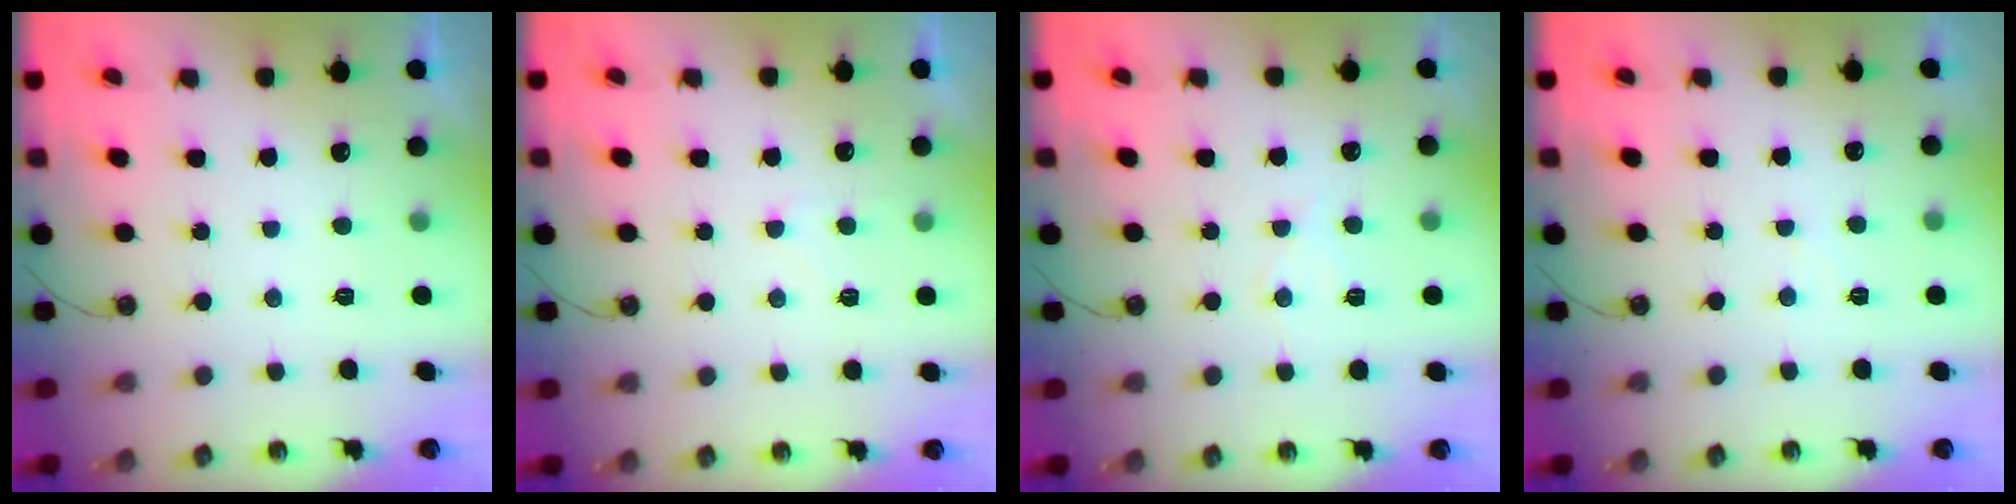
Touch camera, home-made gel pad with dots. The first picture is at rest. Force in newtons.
{"total": 5.2, "press": 5.1, "slide": 0.7}
{"total": 6.8, "press": 6.7, "slide": 0.6}
{"total": 3.4, "press": 3.4, "slide": 0.5}